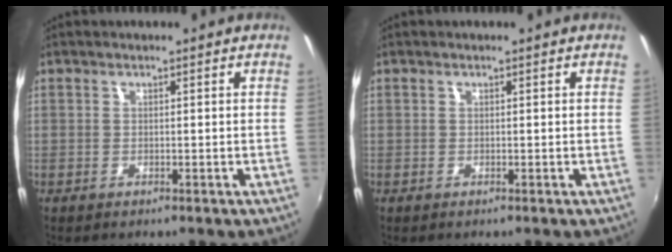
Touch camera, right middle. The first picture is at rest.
{"total": 0.0}